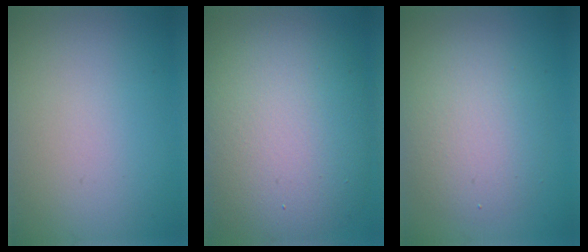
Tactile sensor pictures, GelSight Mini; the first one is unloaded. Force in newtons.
{"total": 12.7, "press": 12.6, "slide": 0.6}
{"total": 4.3, "press": 4.3, "slide": 0.2}